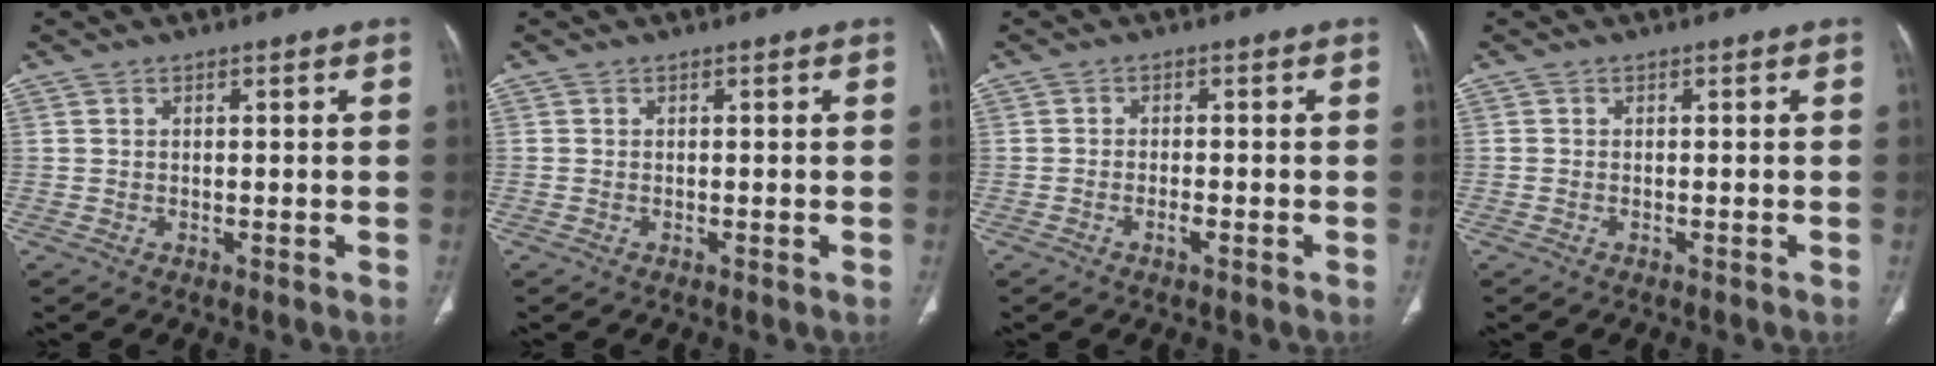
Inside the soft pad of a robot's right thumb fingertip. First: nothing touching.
{"total": 0.0}
{"total": 1.6, "force": [-1.0, 0.6, 1.2], "torque": [-0.023, 0.007, -0.016]}
{"total": 0.0}